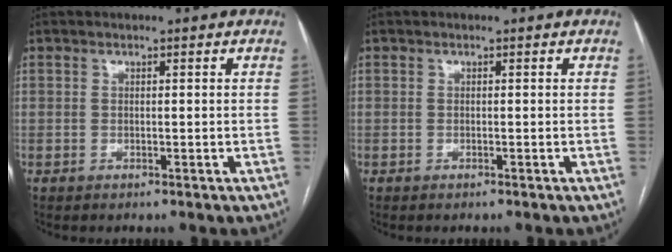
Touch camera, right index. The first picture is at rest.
{"total": 0.0}